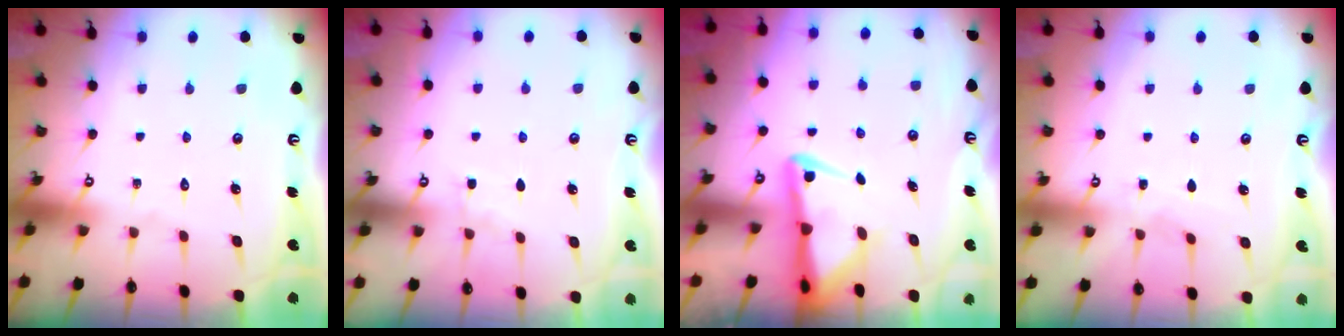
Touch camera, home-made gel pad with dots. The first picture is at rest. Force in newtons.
{"total": 3.4, "press": 3.4, "slide": 0.5}
{"total": 4.4, "press": 4.2, "slide": 1.1}
{"total": 3.7, "press": 3.7, "slide": 0.5}